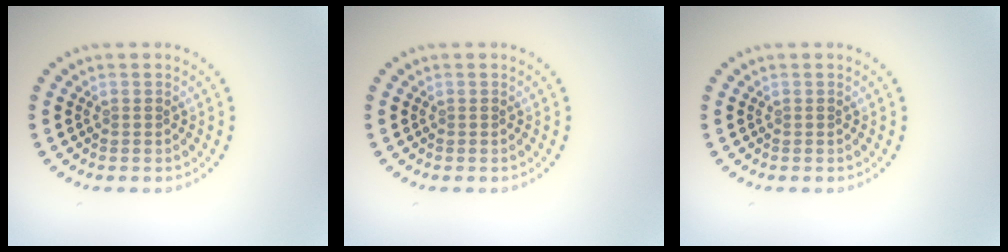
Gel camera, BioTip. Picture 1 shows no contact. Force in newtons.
{"total": 0.0}
{"total": 0.0}